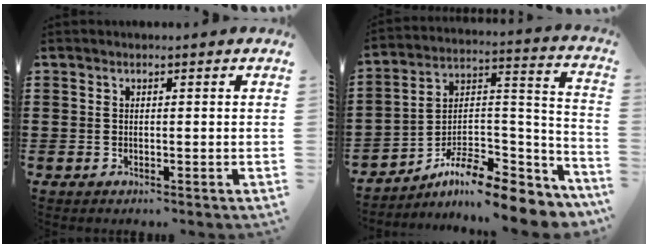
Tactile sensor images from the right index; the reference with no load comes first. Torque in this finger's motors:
{"motor_torque": [0.66, 1.15, -0.04, -0.15]}